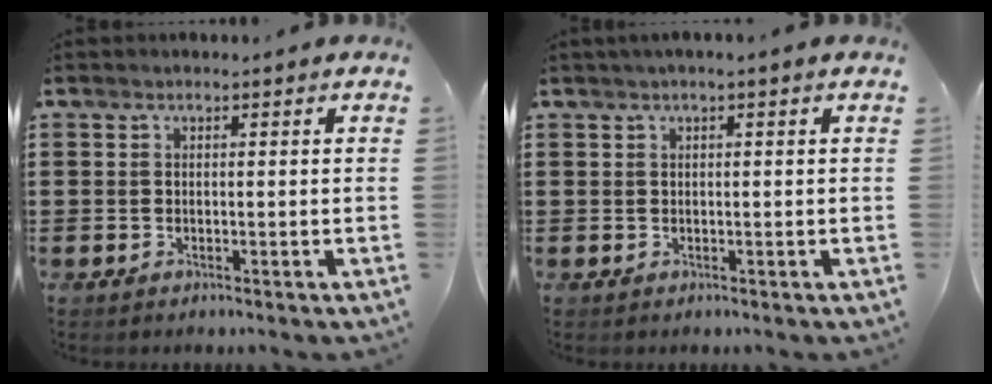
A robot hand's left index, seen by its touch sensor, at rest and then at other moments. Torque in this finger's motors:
{"motor_torque": [2.12, 0.02, 0.11, 0.04]}